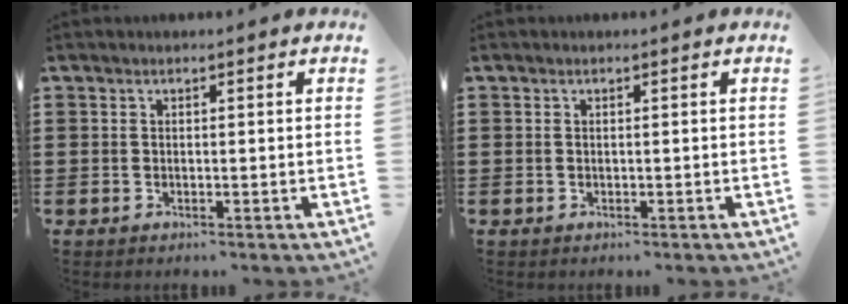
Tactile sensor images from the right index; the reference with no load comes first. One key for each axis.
{"total": 0.0}